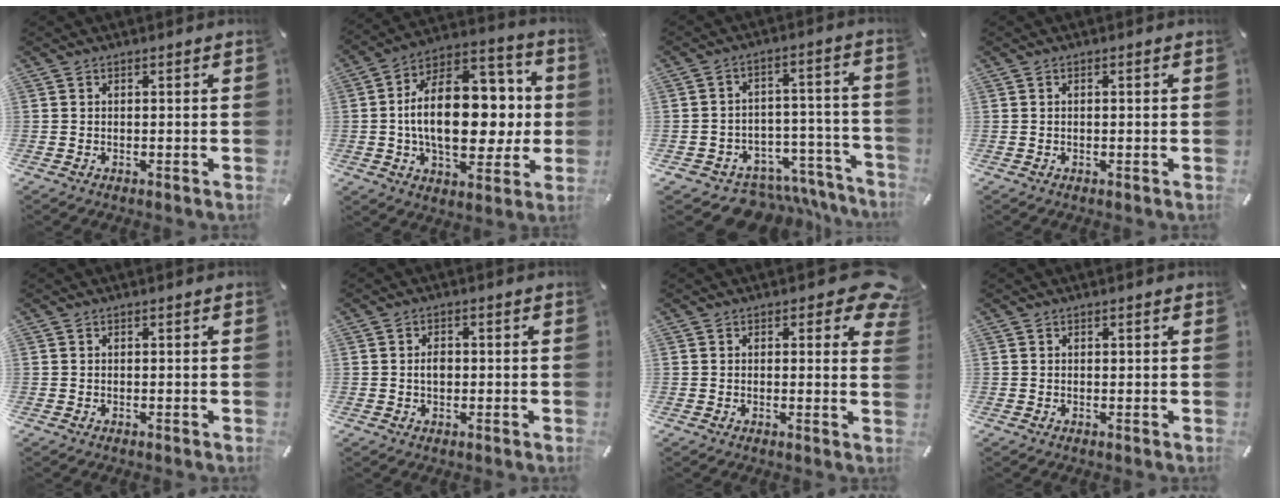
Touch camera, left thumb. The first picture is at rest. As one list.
[{"total": 22.8, "force": [-0.1, 14.0, 18.0], "torque": [-0.313, 0.002, 0.001]}, {"total": 9.3, "force": [-5.7, 6.7, 3.1], "torque": [-0.039, 0.035, -0.086]}, {"total": 0.6, "force": [-0.1, 0.2, 0.6], "torque": [-0.011, 0.001, -0.003]}, {"total": 0.0}, {"total": 2.7, "force": [0.0, 1.9, 1.9], "torque": [-0.030, 0.000, -0.003]}, {"total": 5.6, "force": [2.8, 3.0, 3.9], "torque": [-0.034, -0.013, 0.042]}, {"total": 0.0}]